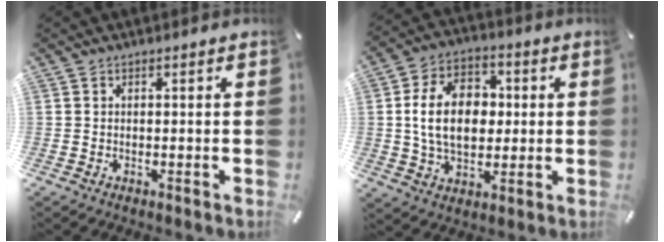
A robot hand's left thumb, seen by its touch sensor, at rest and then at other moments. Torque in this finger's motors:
{"motor_torque": [0.63, 0.57, 0.99, 0.48, 0.18]}